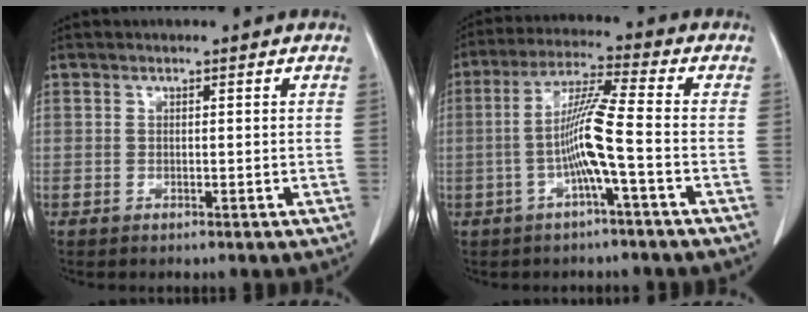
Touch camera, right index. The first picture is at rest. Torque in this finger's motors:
{"motor_torque": [0.21, 0.03, 0.22, 0.07]}